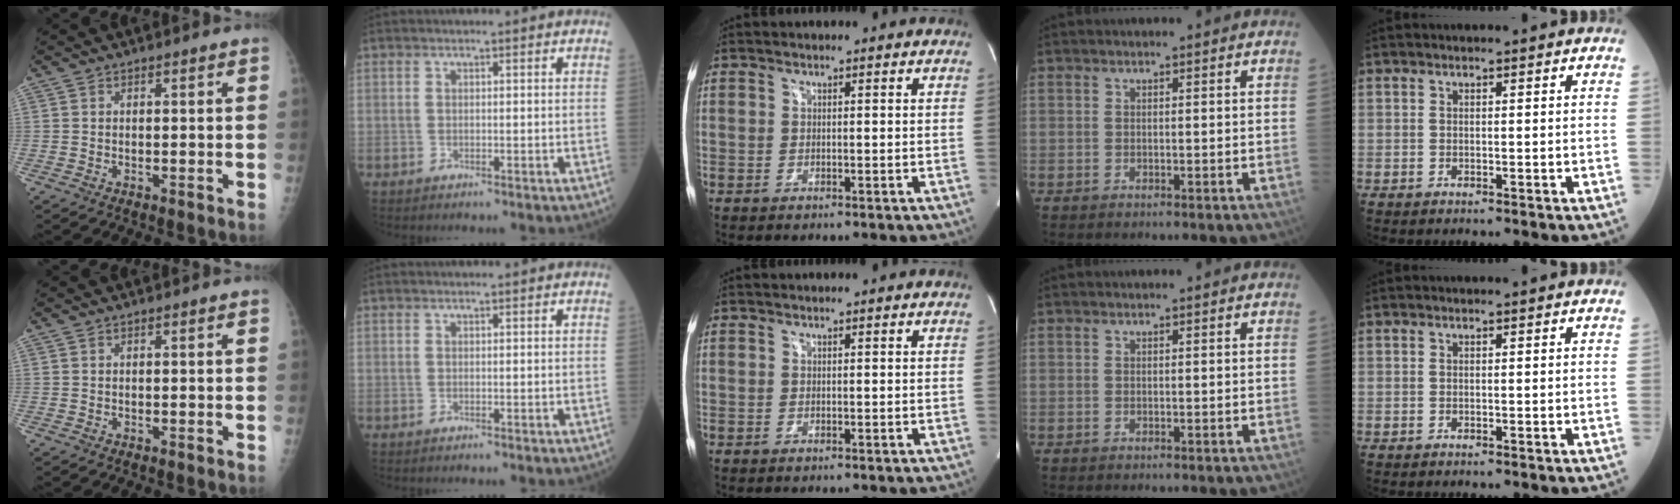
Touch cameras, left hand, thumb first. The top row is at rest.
{}